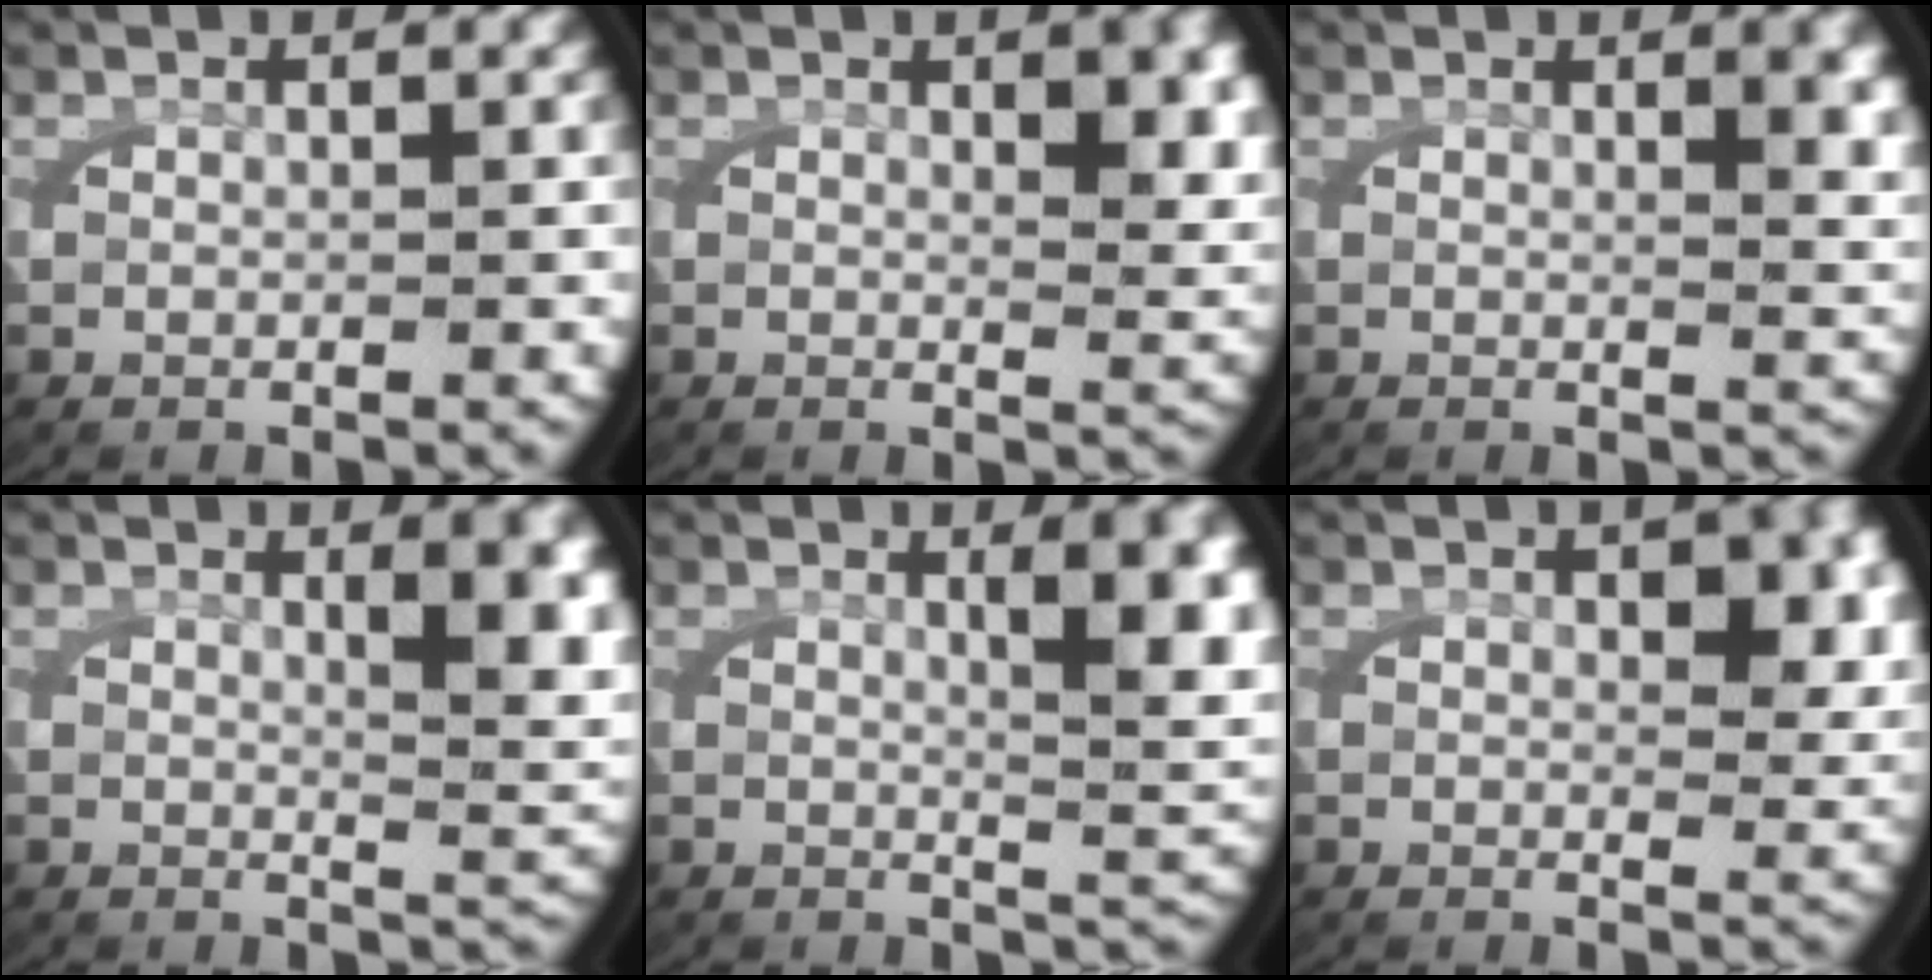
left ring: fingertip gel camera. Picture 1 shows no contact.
{"total": 2.9, "force": [1.1, 0.7, 2.6], "torque": [-0.038, -0.010, 0.018]}
{"total": 2.4, "force": [1.0, 0.2, 2.1], "torque": [-0.036, -0.007, 0.017]}
{"total": 4.8, "force": [1.2, 1.1, 4.5], "torque": [-0.059, -0.010, 0.025]}
{"total": 5.6, "force": [1.3, 1.4, 5.2], "torque": [-0.068, -0.007, 0.026]}
{"total": 3.2, "force": [0.7, 1.5, 2.7], "torque": [-0.041, -0.013, 0.012]}